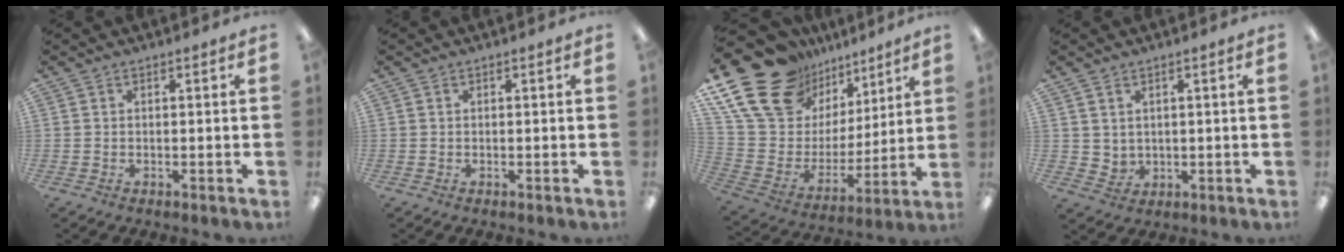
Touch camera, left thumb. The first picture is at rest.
{"total": 0.0}
{"total": 21.8, "force": [14.9, 12.9, 9.5], "torque": [-0.190, -0.095, 0.284]}
{"total": 2.6, "force": [2.0, 1.7, 0.3], "torque": [-0.010, -0.010, 0.037]}